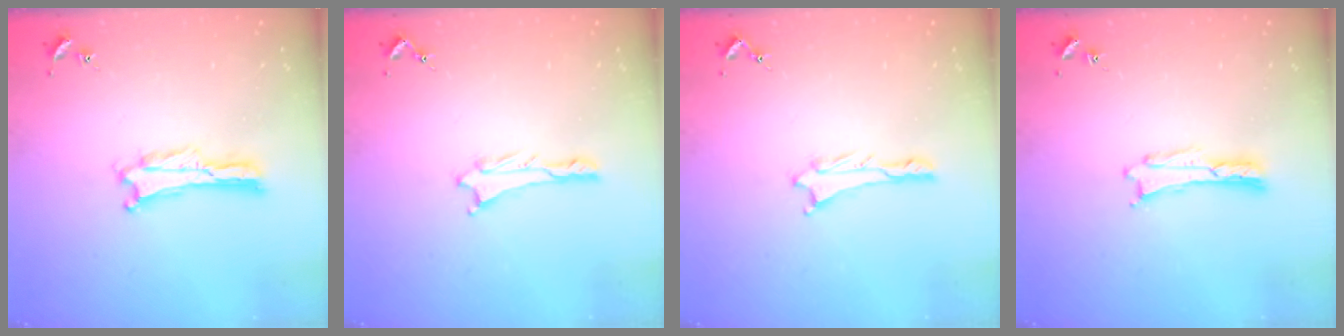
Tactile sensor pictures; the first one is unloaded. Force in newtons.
{"total": 0.8, "press": 0.8, "slide": 0.2}
{"total": 0.8, "press": 0.8, "slide": 0.2}
{"total": 0.0}